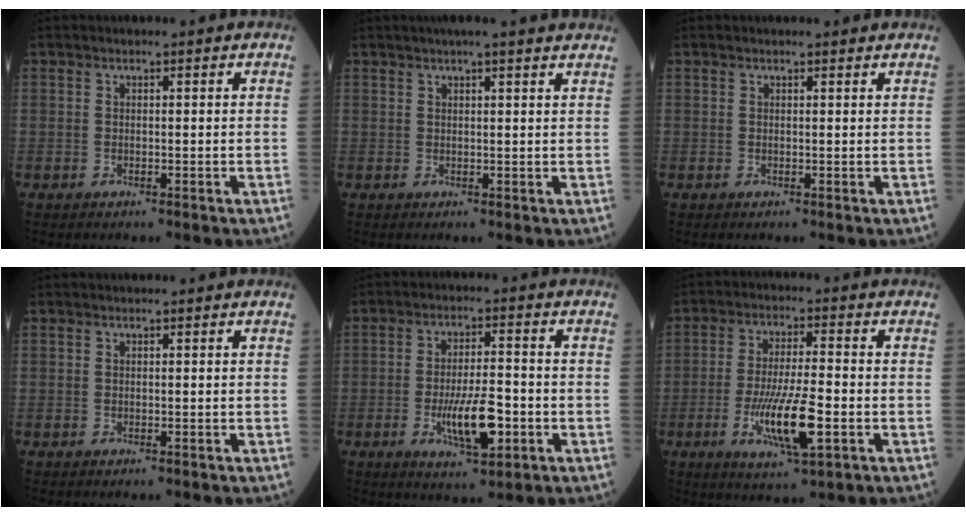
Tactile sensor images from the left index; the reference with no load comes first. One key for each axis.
{"total": 9.2, "fx": 7.9, "fy": 0.3, "fz": 4.5, "tx": -0.060, "ty": 0.026, "tz": 0.085}
{"total": 1.4, "fx": 1.3, "fy": 0.3, "fz": 0.2, "tx": -0.012, "ty": 0.002, "tz": 0.013}
{"total": 0.0}
{"total": 8.5, "fx": -2.7, "fy": 2.3, "fz": 7.7, "tx": -0.145, "ty": -0.007, "tz": -0.043}
{"total": 10.2, "fx": -3.2, "fy": 1.5, "fz": 9.6, "tx": -0.184, "ty": -0.015, "tz": -0.056}